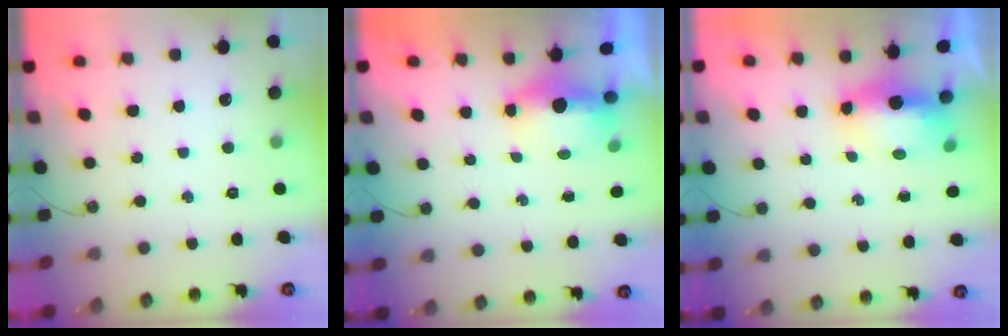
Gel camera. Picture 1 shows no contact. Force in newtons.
{"total": 13.2, "press": 6.4, "slide": 11.6}
{"total": 7.7, "press": 7.7, "slide": 0.4}